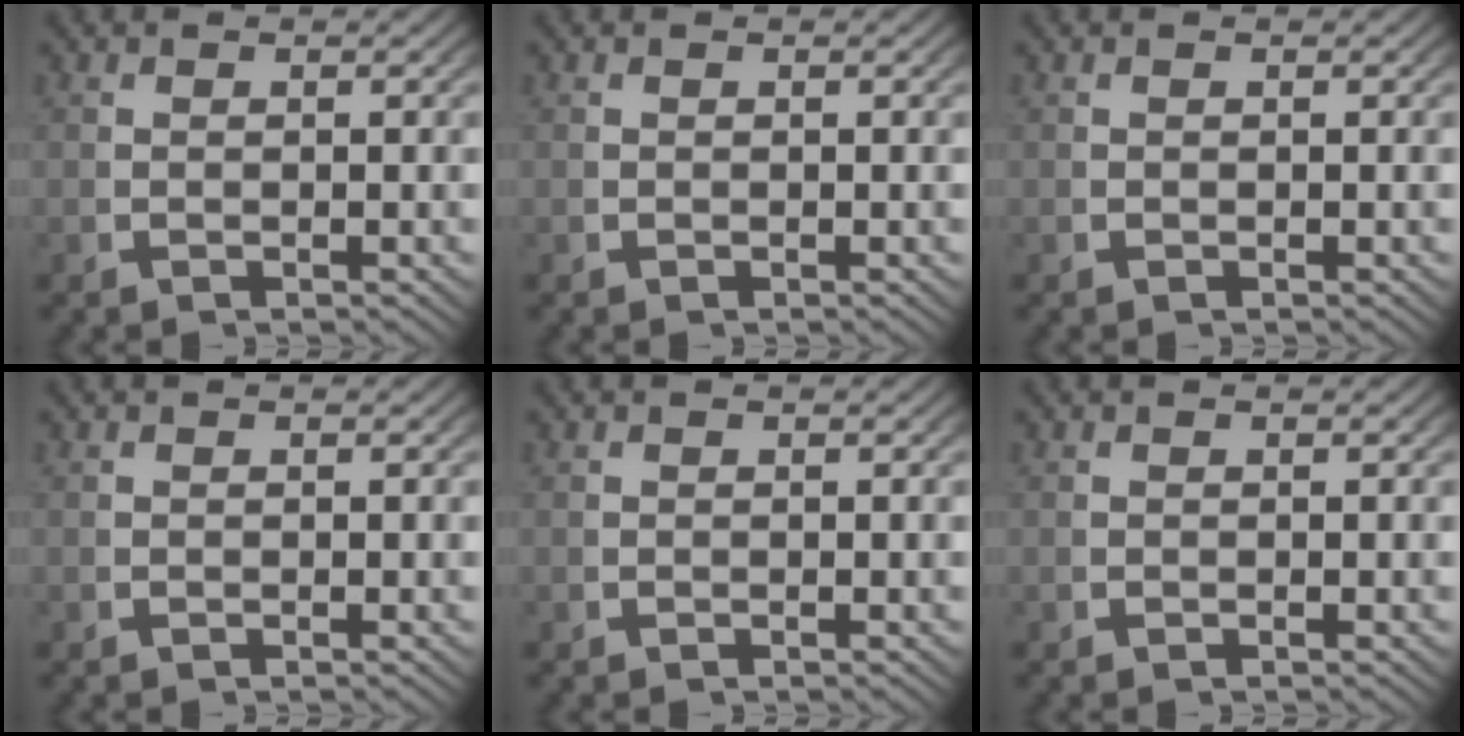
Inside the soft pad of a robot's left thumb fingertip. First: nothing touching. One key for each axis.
{"total": 0.0}
{"total": 0.0}
{"total": 0.0}
{"total": 0.0}
{"total": 0.0}